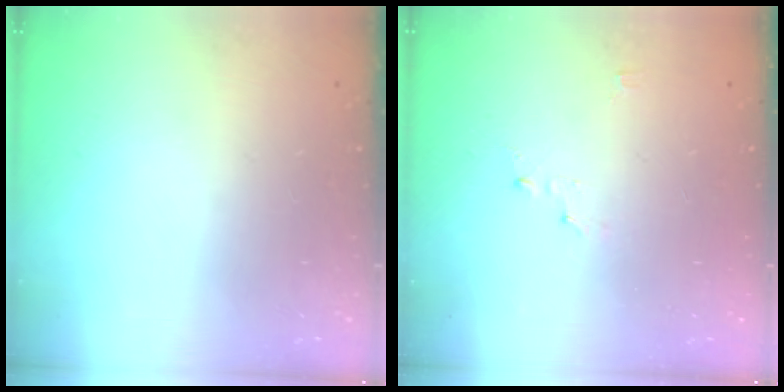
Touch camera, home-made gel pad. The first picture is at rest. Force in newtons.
{"total": 2.5, "press": 2.5, "slide": 0.3}